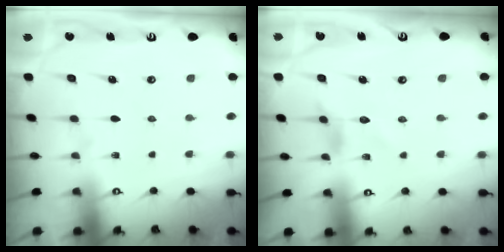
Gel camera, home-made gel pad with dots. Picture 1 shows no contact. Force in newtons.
{"total": 2.3, "press": 2.3, "slide": 0.2}